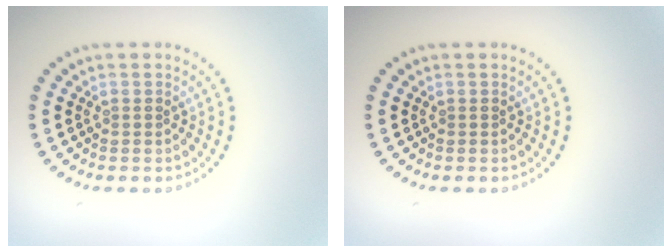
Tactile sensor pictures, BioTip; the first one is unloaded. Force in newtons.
{"total": 0.0}